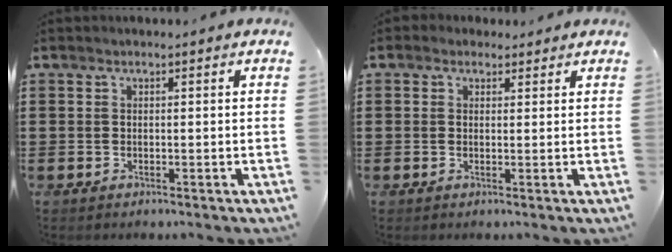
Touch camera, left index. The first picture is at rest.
{"total": 1.6, "force": [1.1, 1.1, 0.3], "torque": [-0.011, 0.008, 0.022]}